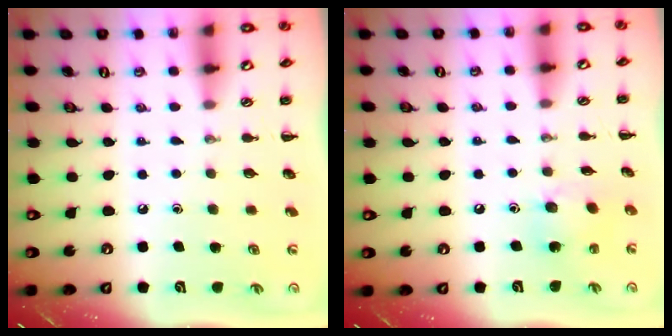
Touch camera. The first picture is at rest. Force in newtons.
{"total": 6.7, "press": 6.5, "slide": 1.6}